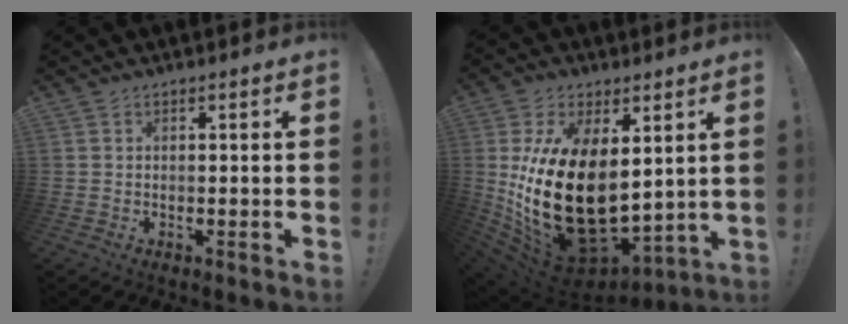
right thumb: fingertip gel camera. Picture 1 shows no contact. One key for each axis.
{"total": 27.0, "fx": 0.9, "fy": 16.5, "fz": 21.4, "tx": -0.424, "ty": -0.028, "tz": 0.040}